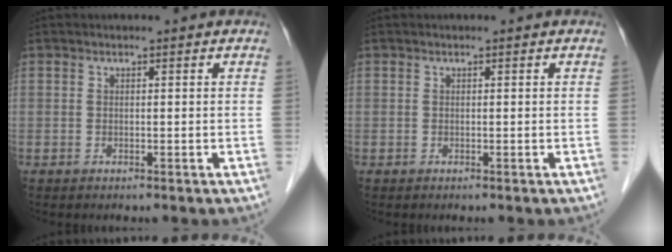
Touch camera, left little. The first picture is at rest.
{"total": 0.0}